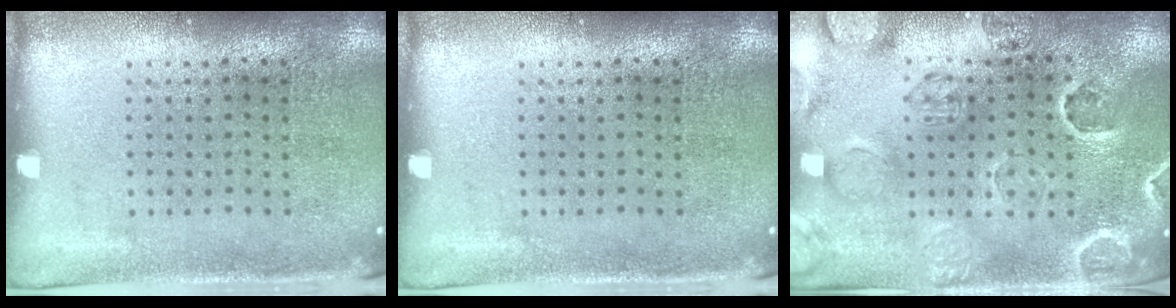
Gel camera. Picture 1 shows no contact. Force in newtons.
{"total": 0.0}
{"total": 2.7, "press": 2.6, "slide": 0.6}